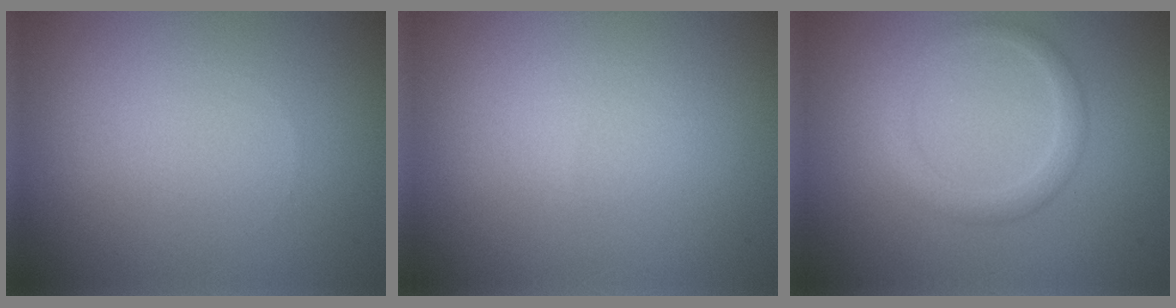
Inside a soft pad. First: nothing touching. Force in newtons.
{"total": 0.0}
{"total": 1.9, "press": 1.9, "slide": 0.1}